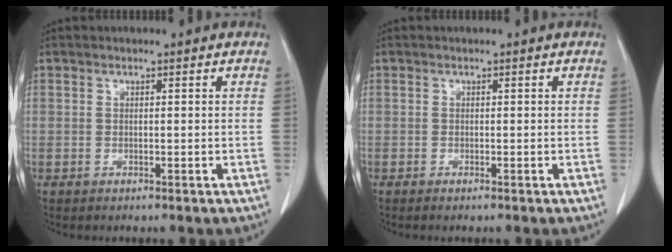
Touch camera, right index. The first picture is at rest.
{"total": 0.6, "force": [-0.5, 0.0, 0.3], "torque": [-0.011, -0.002, -0.008]}